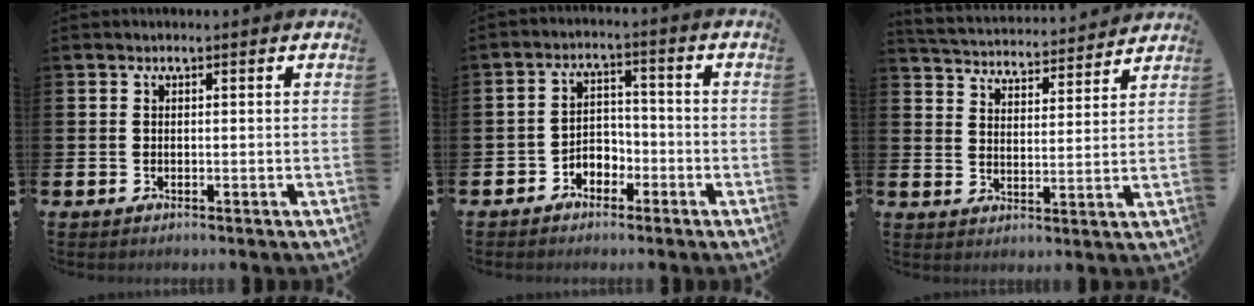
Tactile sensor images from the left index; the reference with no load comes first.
{"total": 2.9, "force": [-2.2, 1.8, 0.5], "torque": [-0.021, 0.004, -0.052]}
{"total": 4.4, "force": [4.3, 0.6, 0.0], "torque": [-0.027, -0.037, 0.073]}